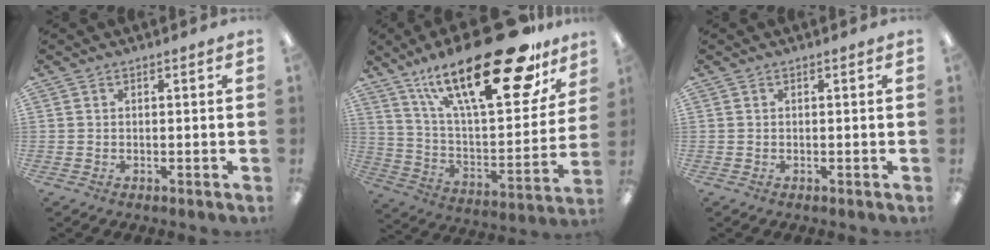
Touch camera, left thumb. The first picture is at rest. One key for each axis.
{"total": 31.7, "fx": 19.4, "fy": 10.7, "fz": 22.7, "tx": -0.364, "ty": -0.111, "tz": 0.321}
{"total": 0.0}